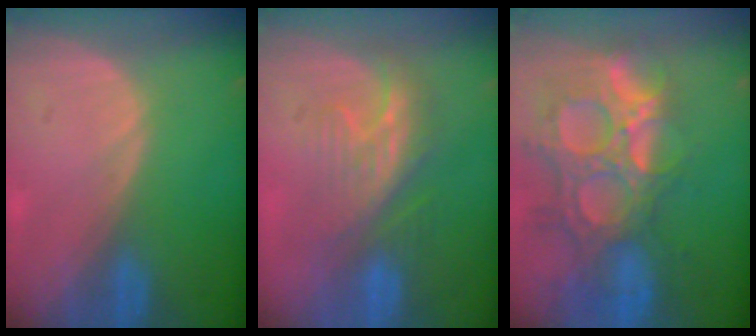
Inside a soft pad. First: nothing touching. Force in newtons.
{"total": 7.5, "press": 7.2, "slide": 1.9}
{"total": 14.1, "press": 11.9, "slide": 7.6}